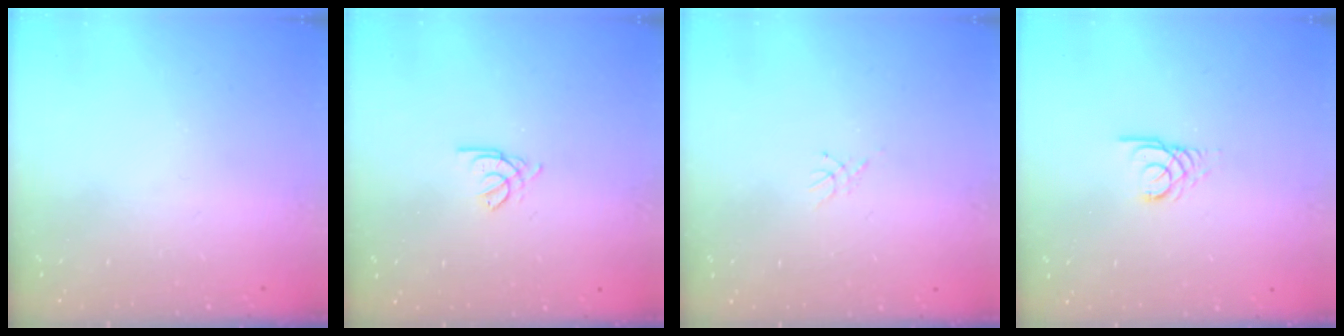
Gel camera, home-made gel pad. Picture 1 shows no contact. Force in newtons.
{"total": 2.0, "press": 2.0, "slide": 0.4}
{"total": 2.3, "press": 2.2, "slide": 0.3}
{"total": 2.4, "press": 2.4, "slide": 0.1}